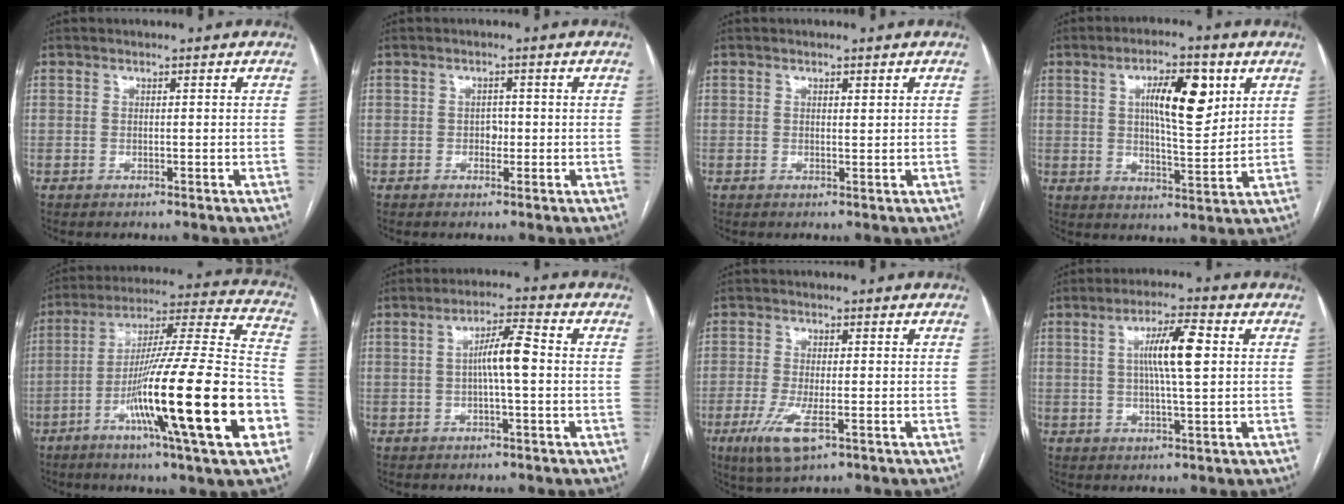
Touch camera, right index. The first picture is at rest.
{"total": 1.4, "force": [-0.3, 1.0, 1.0], "torque": [-0.010, 0.004, -0.005]}
{"total": 0.6, "force": [0.4, 0.2, 0.4], "torque": [-0.008, -0.003, 0.006]}
{"total": 10.4, "force": [3.6, 2.9, 9.3], "torque": [-0.152, 0.009, 0.060]}
{"total": 27.1, "force": [-9.2, 0.6, 25.5], "torque": [-0.371, -0.024, -0.160]}
{"total": 5.7, "force": [-0.1, 0.5, 5.7], "torque": [-0.101, 0.014, -0.003]}
{"total": 6.5, "force": [-2.9, 1.5, 5.6], "torque": [-0.120, -0.018, -0.050]}
{"total": 7.9, "force": [1.4, 0.6, 7.7], "torque": [-0.140, 0.007, 0.023]}